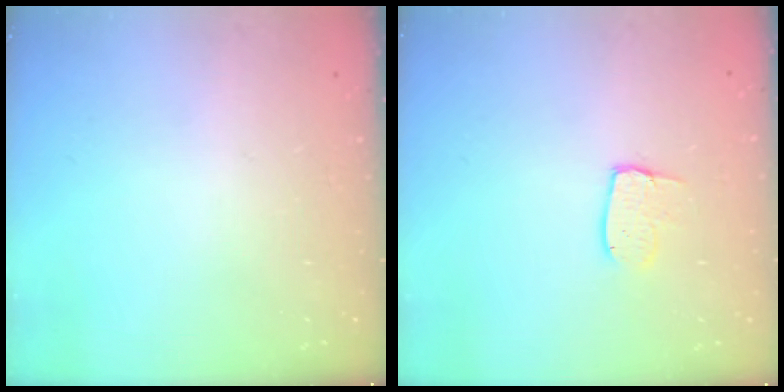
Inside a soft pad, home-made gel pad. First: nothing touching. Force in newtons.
{"total": 5.1, "press": 5.1, "slide": 0.4}